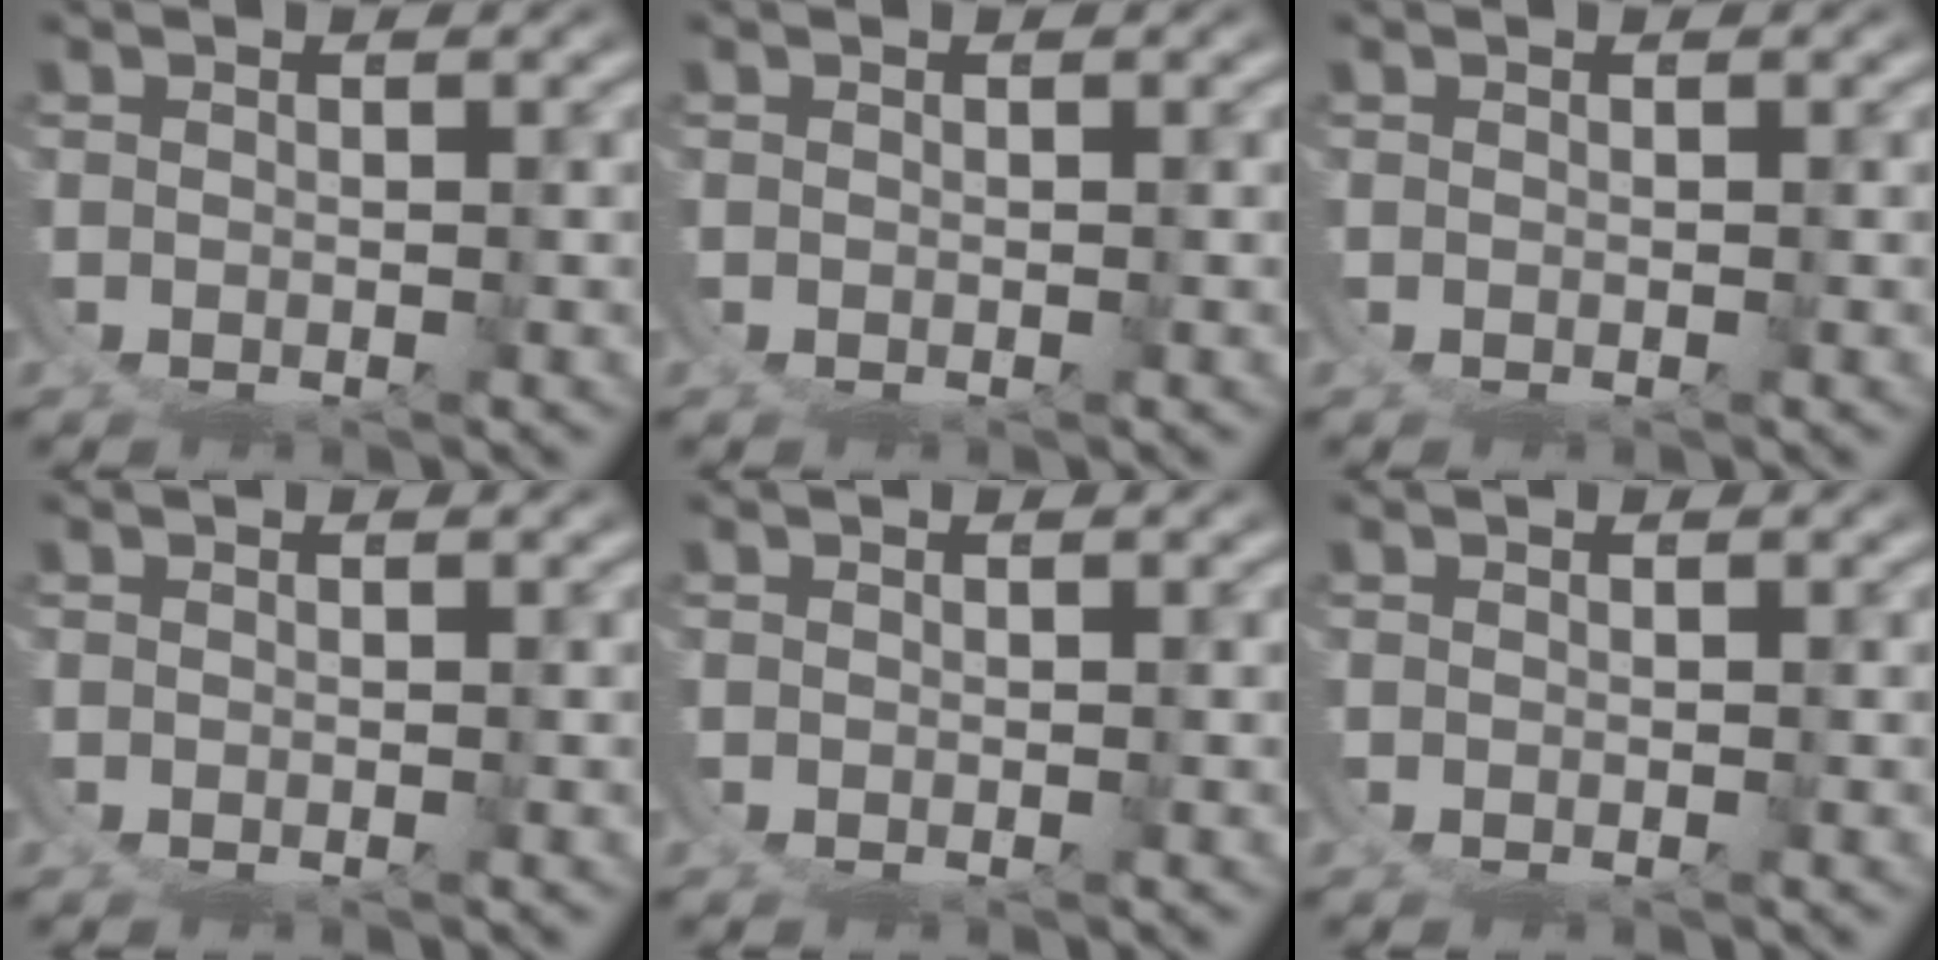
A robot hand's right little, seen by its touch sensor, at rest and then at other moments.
{"total": 0.0}
{"total": 0.0}
{"total": 0.0}
{"total": 0.0}
{"total": 0.0}